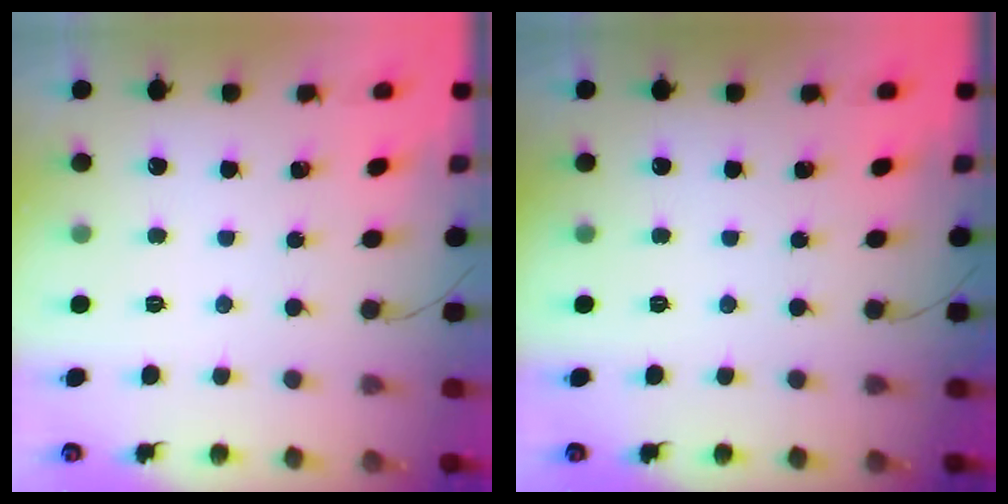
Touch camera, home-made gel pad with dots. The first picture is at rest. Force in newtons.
{"total": 0.0}